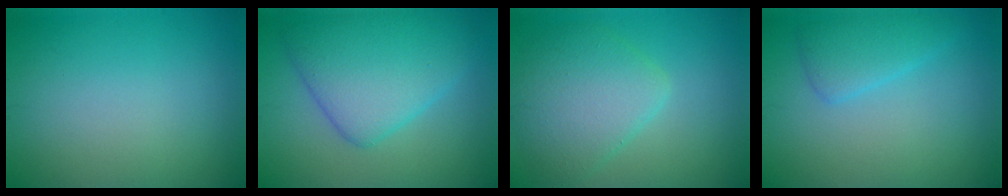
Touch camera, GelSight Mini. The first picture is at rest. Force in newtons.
{"total": 7.0, "press": 7.0, "slide": 0.4}
{"total": 5.2, "press": 5.2, "slide": 0.3}
{"total": 2.7, "press": 2.6, "slide": 0.3}